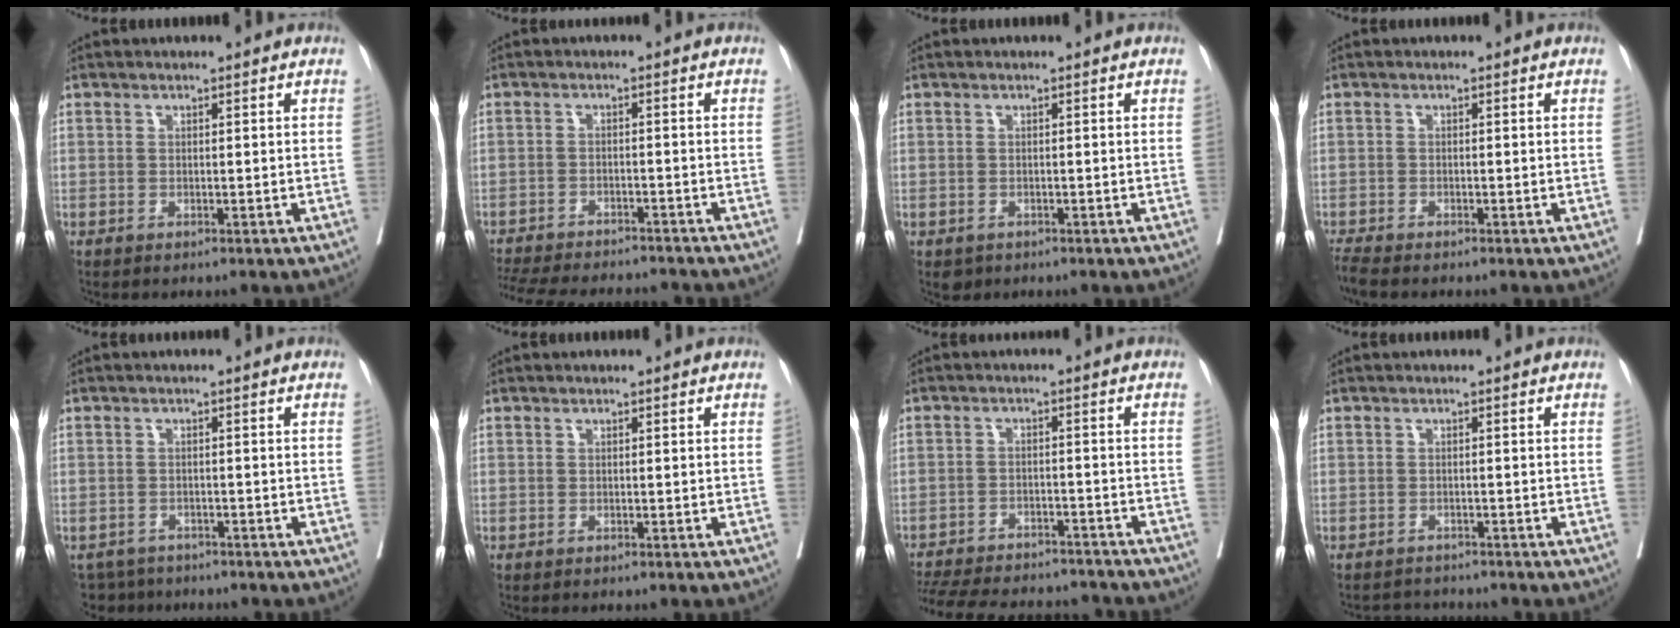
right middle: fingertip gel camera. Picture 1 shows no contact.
{"total": 16.5, "force": [-15.0, 3.5, 6.1], "torque": [-0.150, -0.020, -0.208]}
{"total": 1.4, "force": [-0.8, 1.1, 0.4], "torque": [-0.007, 0.000, -0.006]}
{"total": 2.4, "force": [-2.3, 0.0, 0.8], "torque": [-0.018, -0.010, -0.043]}
{"total": 4.3, "force": [-3.9, 1.9, -0.5], "torque": [0.014, -0.002, -0.060]}
{"total": 0.0}
{"total": 19.9, "force": [-17.9, 5.1, 6.9], "torque": [-0.178, -0.018, -0.248]}
{"total": 2.5, "force": [-2.3, 0.6, -0.7], "torque": [0.013, -0.009, -0.038]}